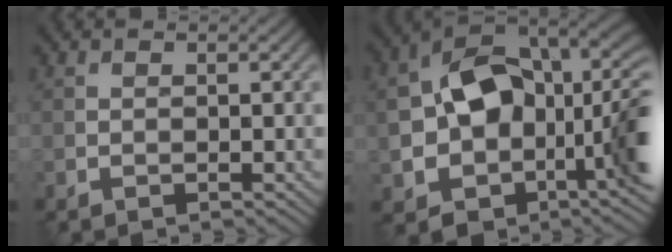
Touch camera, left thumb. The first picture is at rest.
{"total": 16.1, "force": [0.0, 10.9, 11.9], "torque": [-0.211, -0.016, 0.005]}